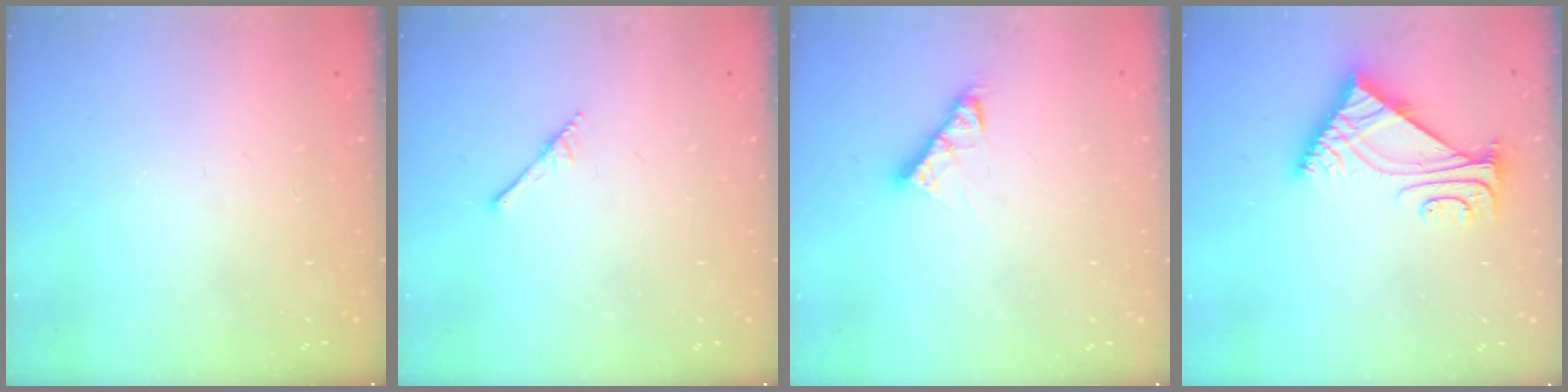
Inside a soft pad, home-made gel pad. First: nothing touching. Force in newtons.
{"total": 1.6, "press": 1.6, "slide": 0.2}
{"total": 4.7, "press": 4.7, "slide": 0.4}
{"total": 6.7, "press": 6.7, "slide": 0.6}